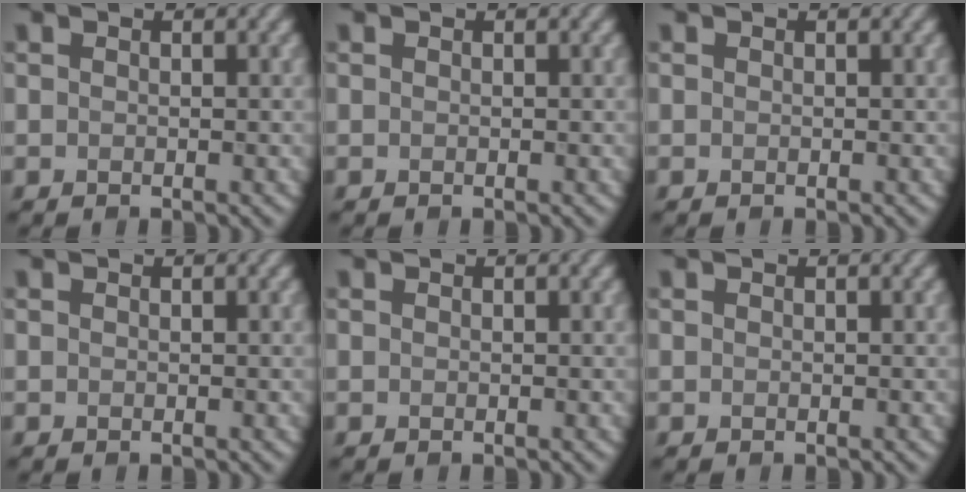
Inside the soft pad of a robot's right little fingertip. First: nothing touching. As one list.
[{"total": 0.0}, {"total": 0.0}, {"total": 0.0}, {"total": 0.0}, {"total": 0.0}]